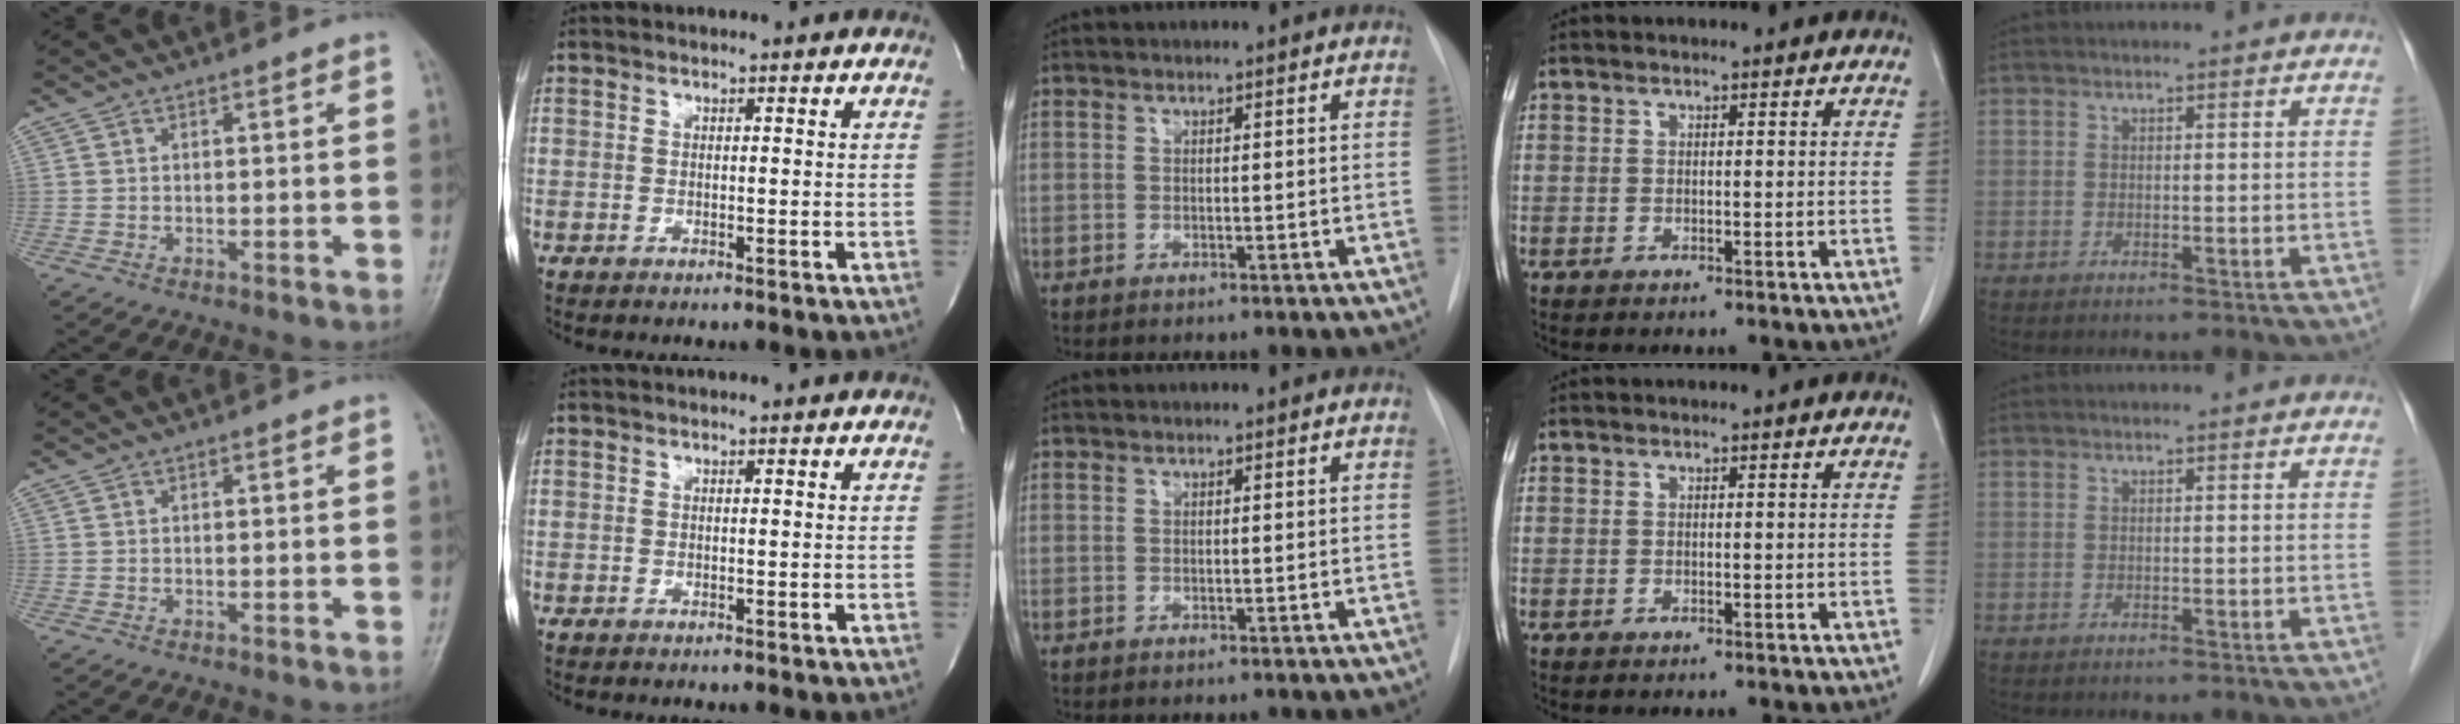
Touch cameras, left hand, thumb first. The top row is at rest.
{}